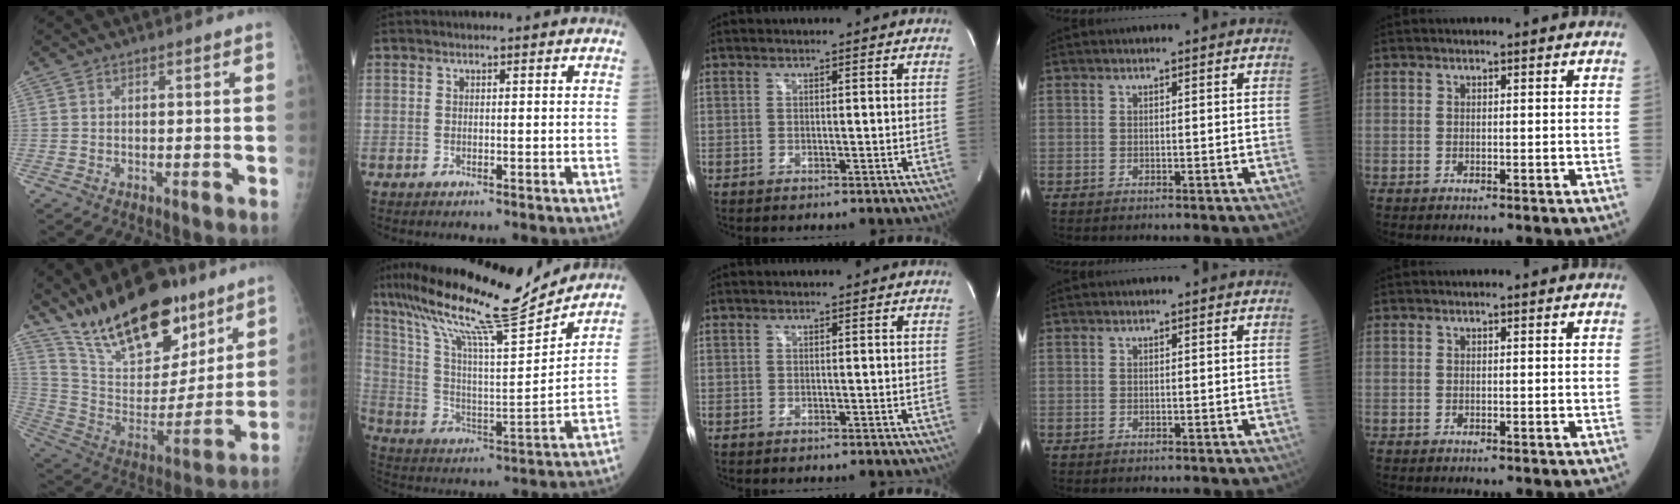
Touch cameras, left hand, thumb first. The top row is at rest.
{"thumb": {"total": 23.9, "force": [17.0, 10.2, 13.5], "torque": [-0.181, -0.078, 0.290]}, "index": {"total": 19.3, "force": [16.6, 0.4, 9.9], "torque": [-0.184, -0.006, 0.281]}}